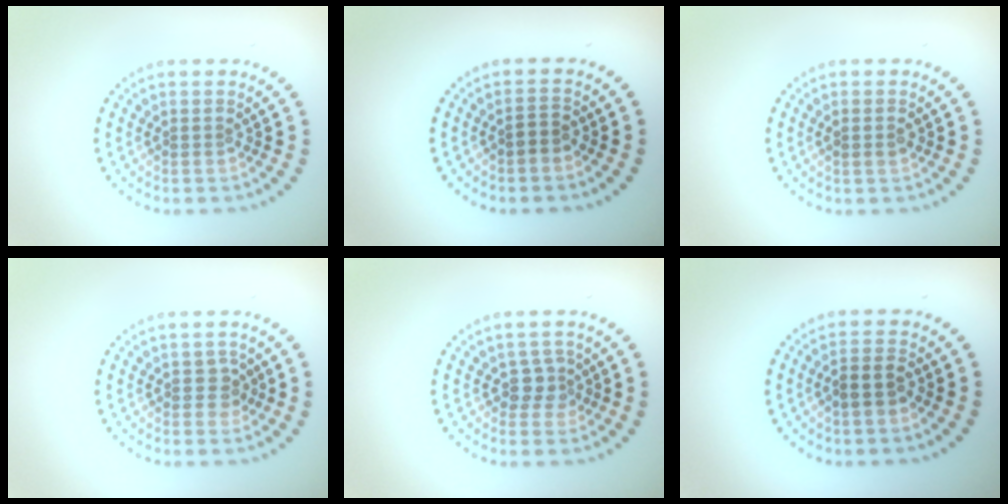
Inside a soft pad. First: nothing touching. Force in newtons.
{"total": 1.4, "press": 1.1, "slide": 0.8}
{"total": 1.1, "press": 1.0, "slide": 0.4}
{"total": 1.3, "press": 1.1, "slide": 0.7}
{"total": 1.9, "press": 1.5, "slide": 1.2}
{"total": 2.2, "press": 2.1, "slide": 0.9}